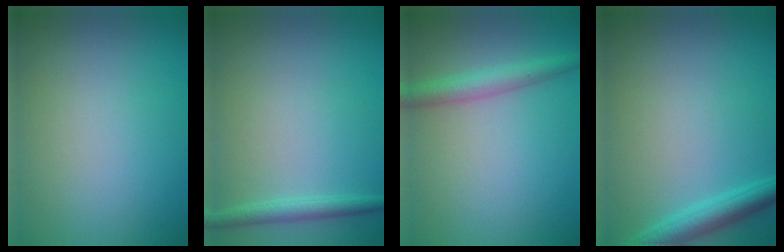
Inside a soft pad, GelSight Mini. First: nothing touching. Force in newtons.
{"total": 1.8, "press": 1.8, "slide": 0.1}
{"total": 3.0, "press": 3.0, "slide": 0.1}
{"total": 3.0, "press": 3.0, "slide": 0.2}